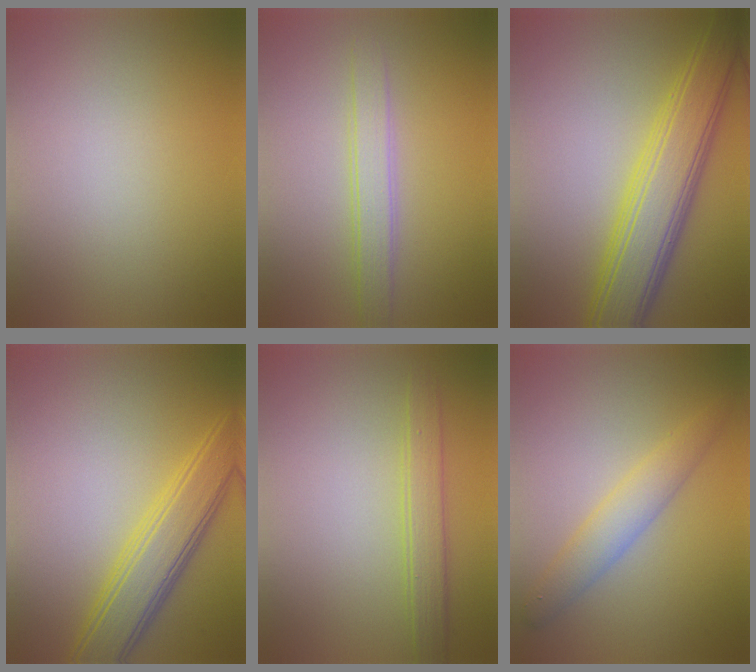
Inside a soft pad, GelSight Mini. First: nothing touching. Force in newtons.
{"total": 2.5, "press": 2.5, "slide": 0.1}
{"total": 7.5, "press": 7.5, "slide": 0.3}
{"total": 5.4, "press": 5.4, "slide": 0.1}
{"total": 2.5, "press": 2.5, "slide": 0.2}
{"total": 3.1, "press": 3.1, "slide": 0.1}